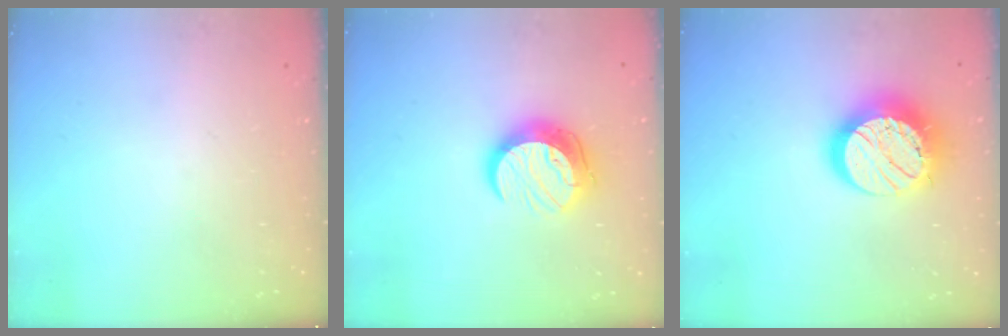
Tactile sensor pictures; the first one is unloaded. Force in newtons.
{"total": 11.9, "press": 11.8, "slide": 1.0}
{"total": 16.5, "press": 16.5, "slide": 1.0}